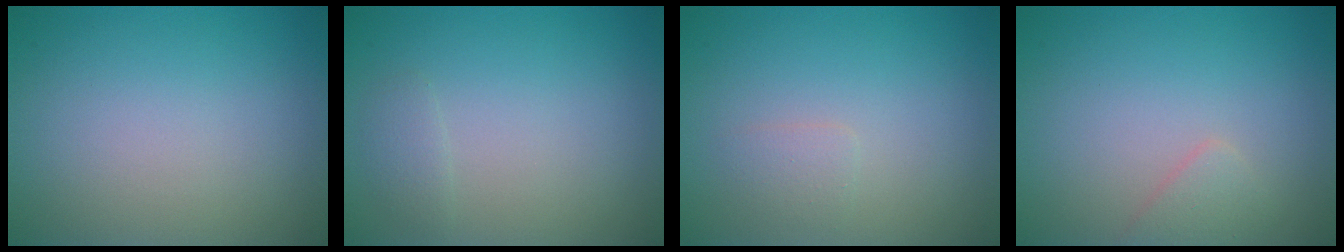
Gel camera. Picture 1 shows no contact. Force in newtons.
{"total": 0.9, "press": 0.9, "slide": 0.0}
{"total": 1.0, "press": 1.0, "slide": 0.1}
{"total": 1.2, "press": 1.2, "slide": 0.1}